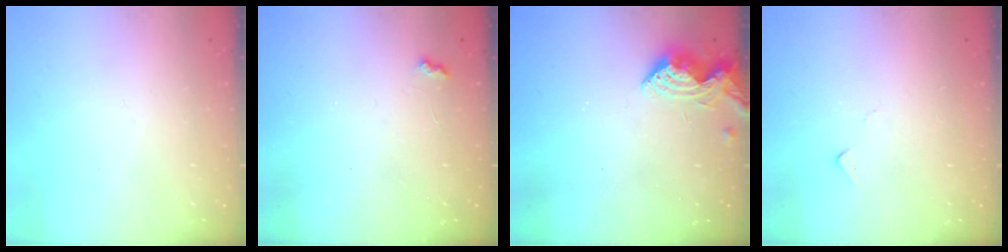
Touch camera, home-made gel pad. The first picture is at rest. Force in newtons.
{"total": 3.8, "press": 3.8, "slide": 0.6}
{"total": 7.6, "press": 7.5, "slide": 0.7}
{"total": 5.6, "press": 5.6, "slide": 0.3}